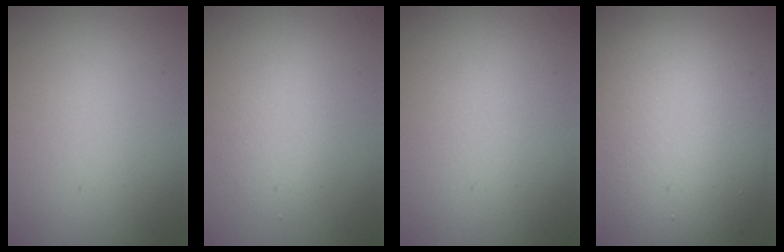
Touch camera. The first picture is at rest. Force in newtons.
{"total": 2.3, "press": 2.3, "slide": 0.1}
{"total": 0.0}
{"total": 11.3, "press": 11.3, "slide": 0.9}